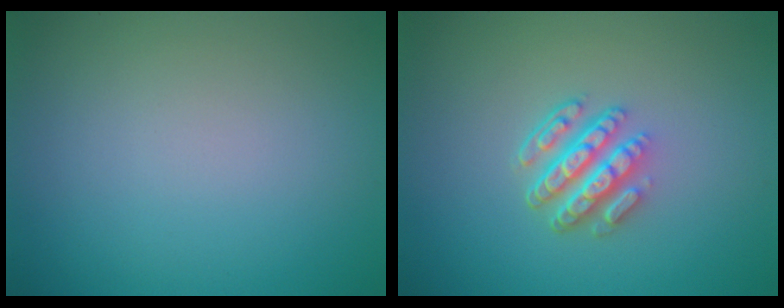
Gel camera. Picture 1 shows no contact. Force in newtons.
{"total": 4.7, "press": 3.4, "slide": 3.2}